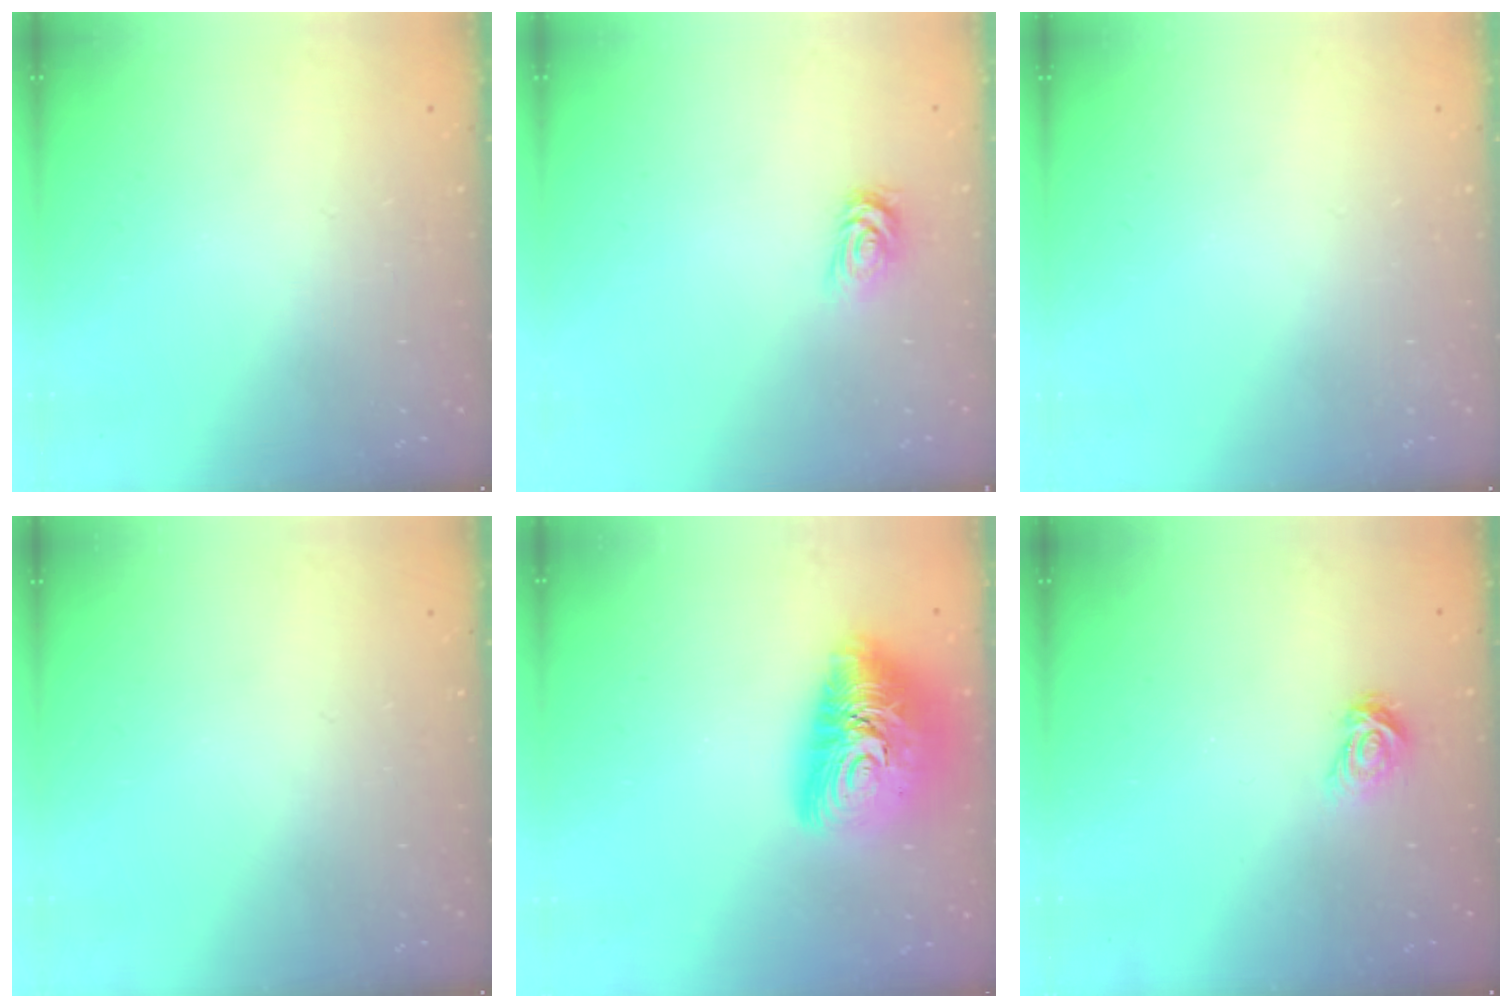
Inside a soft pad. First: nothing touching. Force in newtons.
{"total": 3.4, "press": 3.4, "slide": 0.5}
{"total": 0.0}
{"total": 0.0}
{"total": 17.8, "press": 17.7, "slide": 1.4}
{"total": 3.8, "press": 3.8, "slide": 0.4}